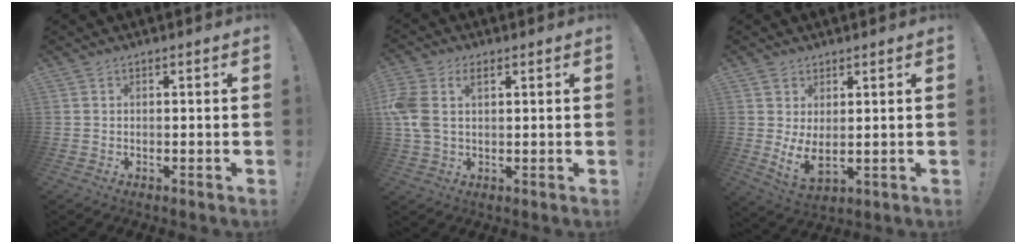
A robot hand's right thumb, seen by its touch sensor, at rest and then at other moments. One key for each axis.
{"total": 7.3, "fx": 2.1, "fy": 4.9, "fz": 5.1, "tx": -0.119, "ty": -0.004, "tz": 0.037}
{"total": 5.7, "fx": 1.9, "fy": 2.8, "fz": 4.5, "tx": -0.072, "ty": -0.024, "tz": 0.039}